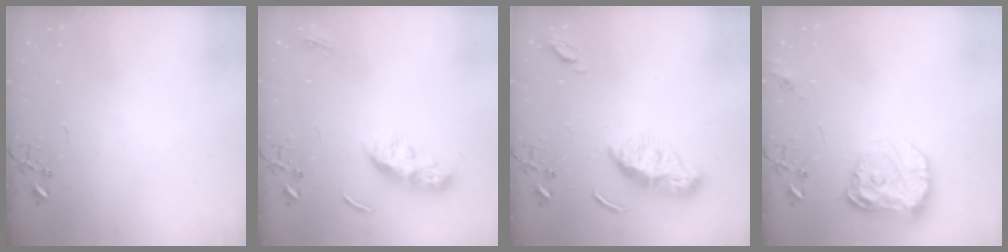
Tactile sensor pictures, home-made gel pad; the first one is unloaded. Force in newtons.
{"total": 9.4, "press": 9.4, "slide": 0.2}
{"total": 11.0, "press": 11.0, "slide": 0.4}
{"total": 15.5, "press": 15.4, "slide": 1.2}